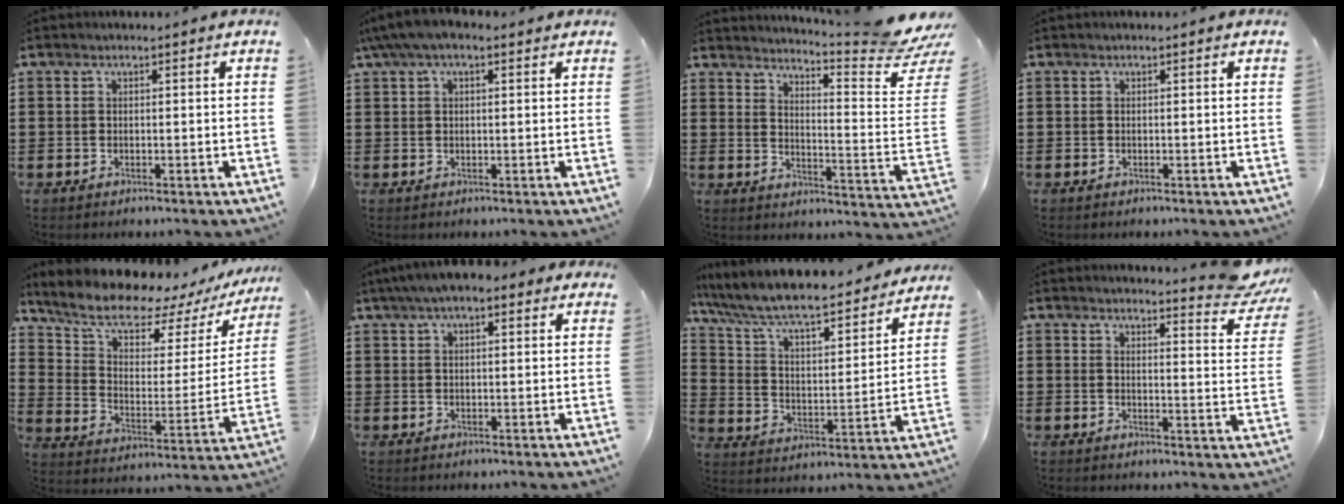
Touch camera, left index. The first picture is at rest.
{"total": 3.6, "force": [1.6, 1.7, 2.7], "torque": [-0.056, 0.011, 0.027]}
{"total": 5.9, "force": [5.1, -0.3, 3.0], "torque": [-0.056, -0.054, 0.077]}
{"total": 0.0}
{"total": 11.1, "force": [9.3, 3.1, 5.1], "torque": [-0.121, -0.061, 0.157]}
{"total": 3.8, "force": [2.5, 1.8, 2.3], "torque": [-0.054, 0.007, 0.043]}
{"total": 7.3, "force": [6.5, 0.9, 3.2], "torque": [-0.094, -0.054, 0.104]}
{"total": 5.4, "force": [4.9, 0.0, 2.4], "torque": [-0.039, -0.030, 0.081]}